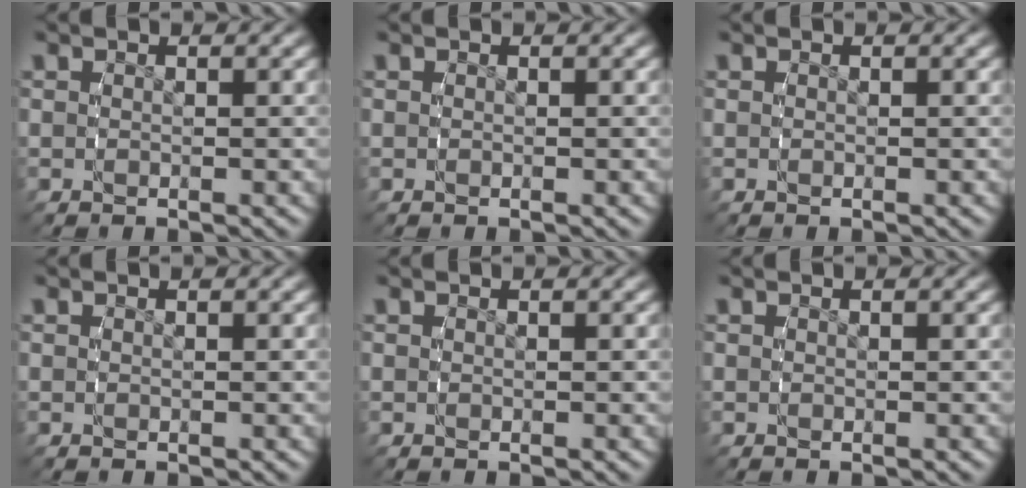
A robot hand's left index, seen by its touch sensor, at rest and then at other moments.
{"total": 0.0}
{"total": 0.0}
{"total": 0.0}
{"total": 0.0}
{"total": 0.0}